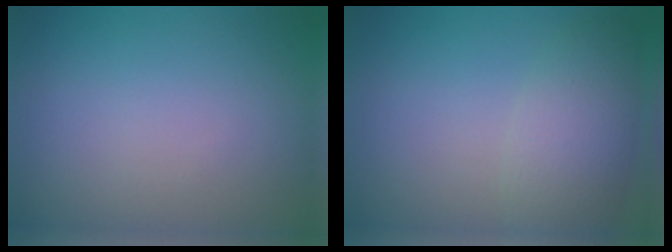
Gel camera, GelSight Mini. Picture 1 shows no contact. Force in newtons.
{"total": 4.3, "press": 4.3, "slide": 0.2}